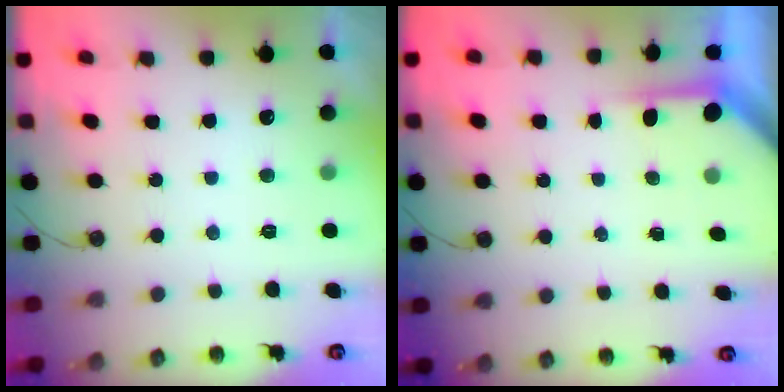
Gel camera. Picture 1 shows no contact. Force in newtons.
{"total": 3.7, "press": 3.7, "slide": 0.3}